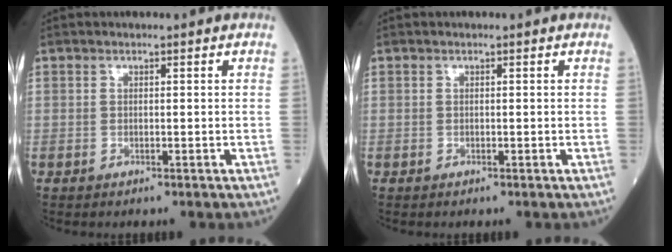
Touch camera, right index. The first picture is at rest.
{"total": 0.0}